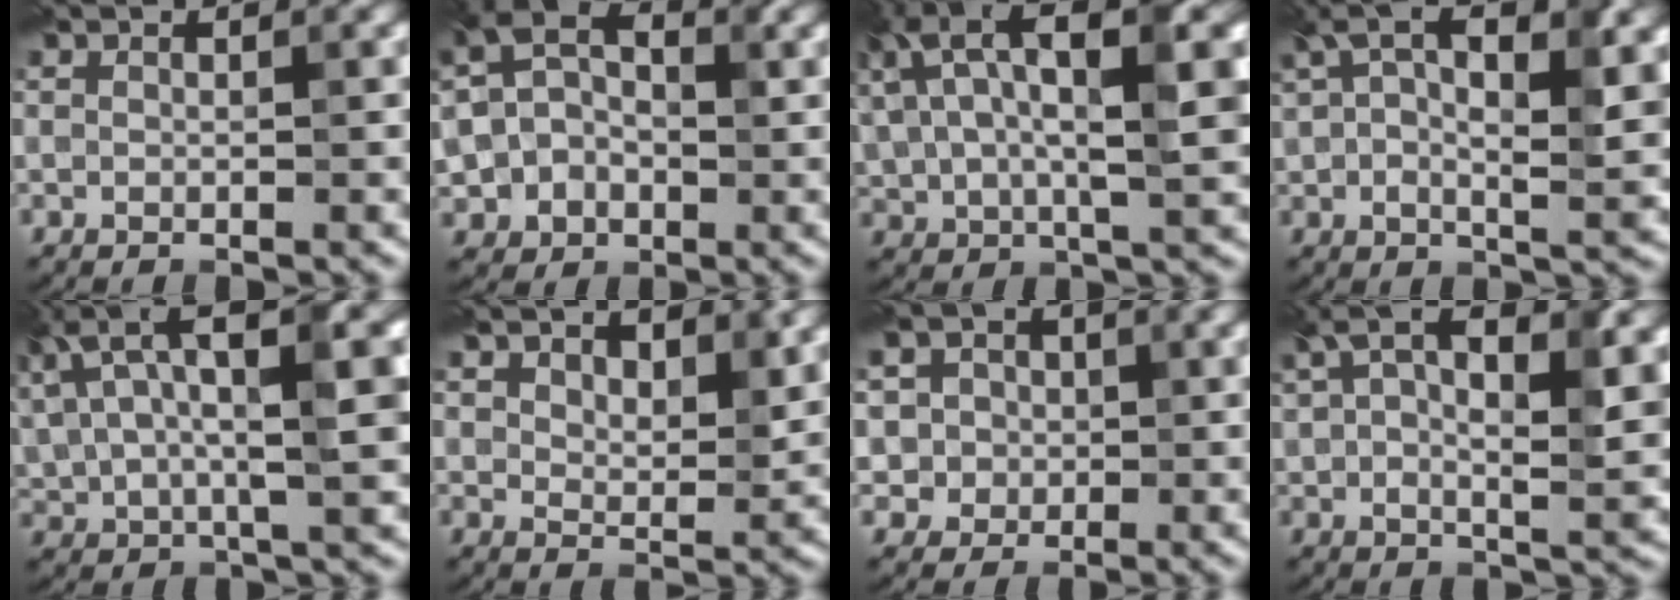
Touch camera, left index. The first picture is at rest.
{"total": 6.7, "force": [0.3, 5.1, 4.3], "torque": [-0.093, 0.012, 0.001]}
{"total": 11.2, "force": [5.1, 4.0, 9.2], "torque": [-0.189, 0.021, 0.085]}
{"total": 10.4, "force": [3.5, 5.0, 8.5], "torque": [-0.170, 0.001, 0.055]}
{"total": 11.9, "force": [5.9, 3.6, 9.7], "torque": [-0.198, 0.024, 0.100]}
{"total": 5.2, "force": [3.4, 2.3, 3.1], "torque": [-0.060, -0.003, 0.052]}
{"total": 5.1, "force": [1.2, 4.6, 1.9], "torque": [-0.026, 0.016, 0.001]}
{"total": 11.3, "force": [4.4, 5.3, 8.9], "torque": [-0.171, 0.003, 0.071]}